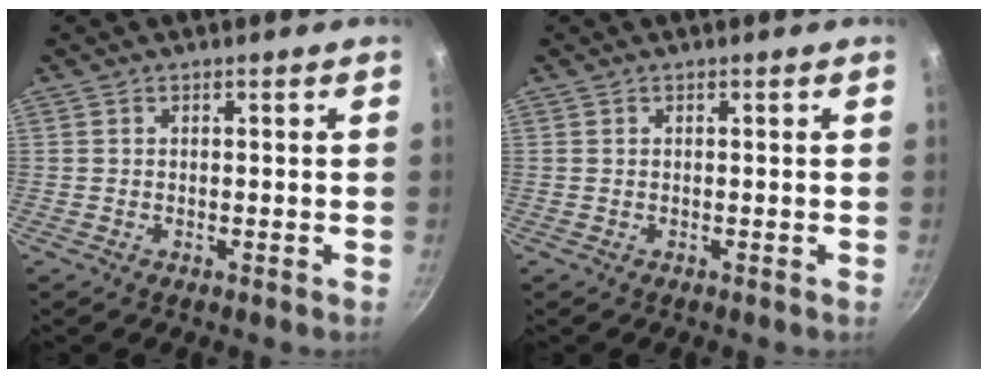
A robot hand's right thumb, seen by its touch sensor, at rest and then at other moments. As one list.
[{"total": 0.0}]